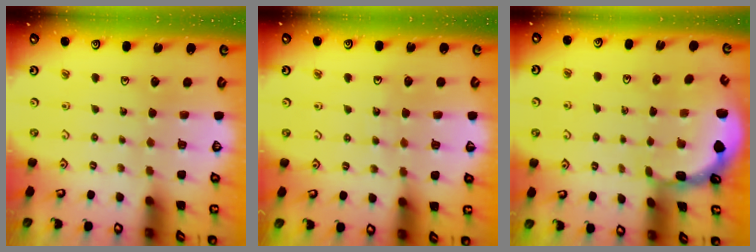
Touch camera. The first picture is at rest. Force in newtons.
{"total": 5.3, "press": 5.2, "slide": 1.2}
{"total": 1.5, "press": 1.5, "slide": 0.1}